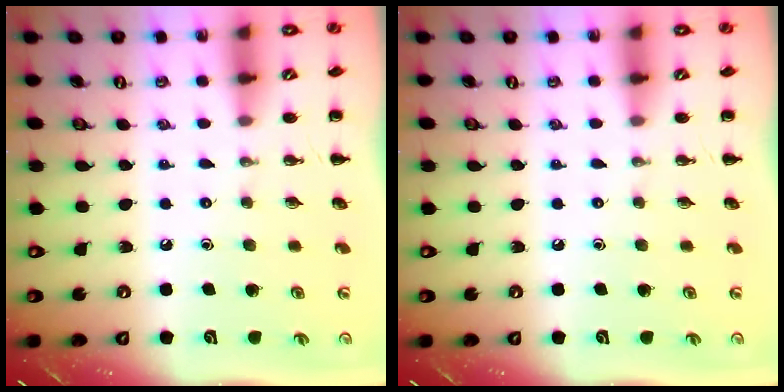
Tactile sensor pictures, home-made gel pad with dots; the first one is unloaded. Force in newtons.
{"total": 0.0}